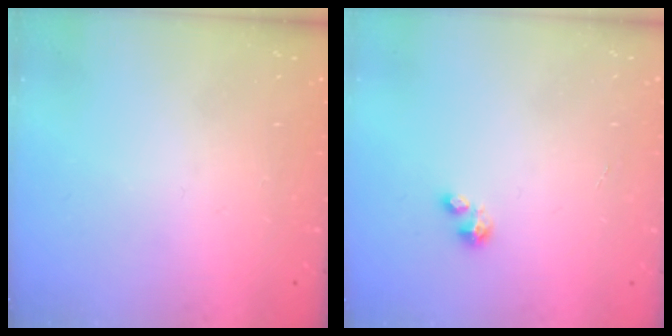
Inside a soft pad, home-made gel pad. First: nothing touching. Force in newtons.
{"total": 0.9, "press": 0.9, "slide": 0.3}